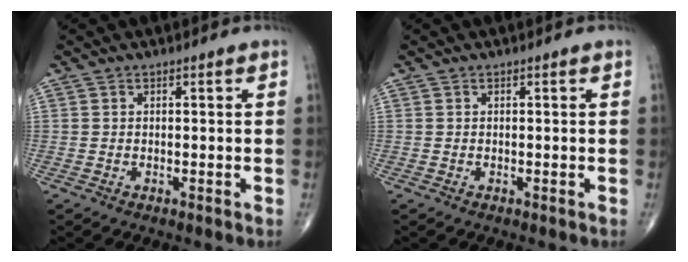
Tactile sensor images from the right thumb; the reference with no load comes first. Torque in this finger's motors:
{"motor_torque": [-0.06, 0.06, 0.14, 0.05, 0.01]}